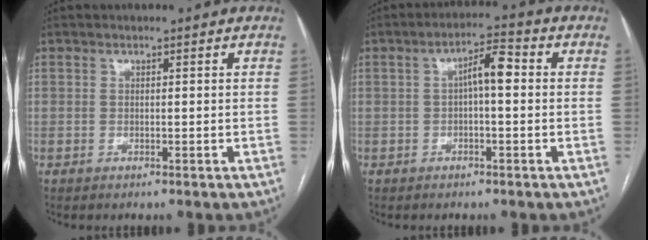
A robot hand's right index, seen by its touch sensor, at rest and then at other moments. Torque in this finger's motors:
{"motor_torque": [0.43, -0.08, 0.18, 0.05]}